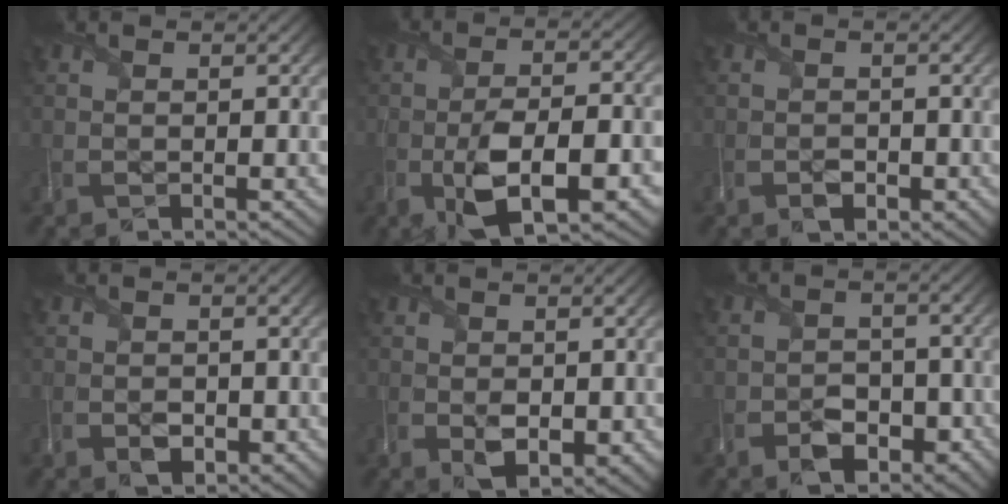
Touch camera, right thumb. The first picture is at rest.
{"total": 11.3, "force": [-4.1, 4.3, 9.6], "torque": [-0.180, -0.013, -0.067]}
{"total": 2.1, "force": [-1.1, 1.3, 1.2], "torque": [-0.023, -0.007, -0.019]}
{"total": 2.4, "force": [-0.9, 1.7, 1.5], "torque": [-0.030, -0.013, -0.015]}
{"total": 3.5, "force": [-0.3, 2.2, 2.7], "torque": [-0.057, -0.017, 0.000]}
{"total": 4.4, "force": [-2.5, 2.8, 2.4], "torque": [-0.039, -0.008, -0.046]}